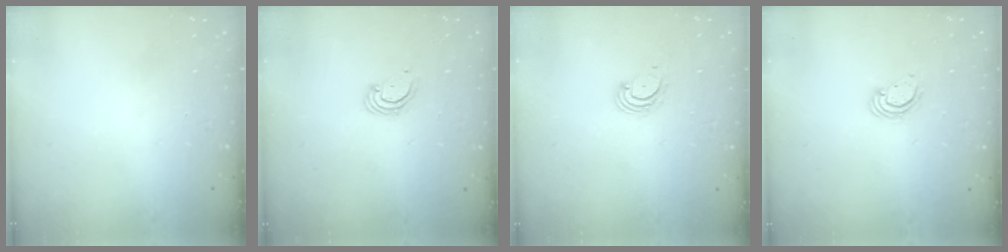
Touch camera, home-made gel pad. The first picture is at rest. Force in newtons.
{"total": 2.5, "press": 2.5, "slide": 0.2}
{"total": 3.2, "press": 3.1, "slide": 0.4}
{"total": 2.2, "press": 2.2, "slide": 0.2}